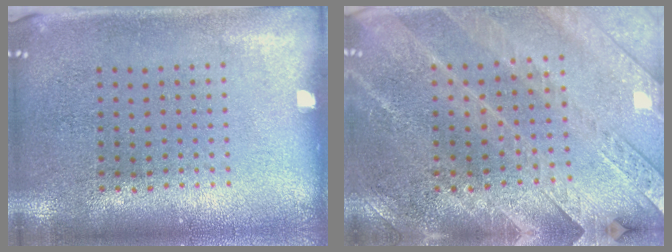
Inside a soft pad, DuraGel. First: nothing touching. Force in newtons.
{"total": 2.8, "press": 2.7, "slide": 0.6}